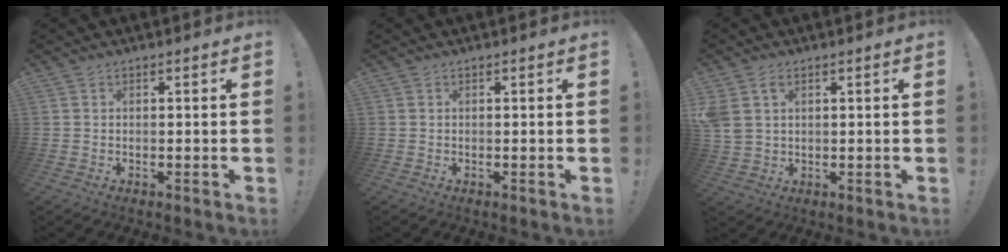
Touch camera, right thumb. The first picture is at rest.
{"total": 0.0}
{"total": 5.2, "force": [2.3, 3.6, 3.0], "torque": [-0.052, -0.008, 0.045]}